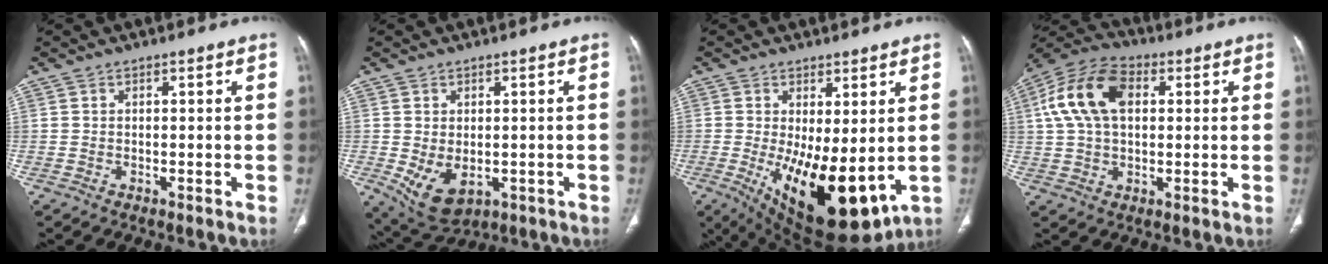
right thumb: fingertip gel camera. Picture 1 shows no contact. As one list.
[{"total": 7.5, "force": [-1.4, 4.8, 5.7], "torque": [-0.094, -0.009, -0.002]}, {"total": 17.2, "force": [-2.5, 7.3, 15.4], "torque": [-0.242, -0.034, -0.011]}, {"total": 14.2, "force": [3.3, 8.9, 10.5], "torque": [-0.202, 0.025, 0.053]}]